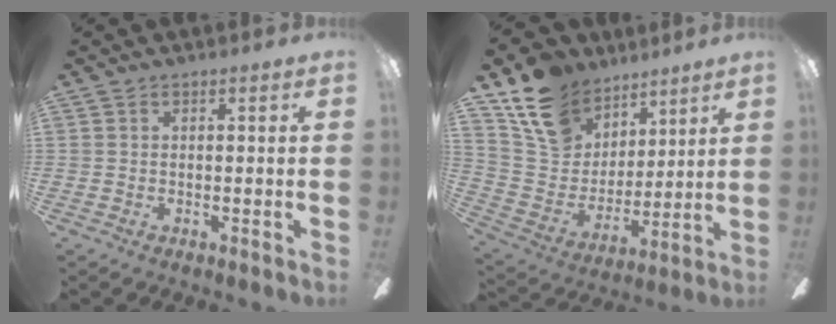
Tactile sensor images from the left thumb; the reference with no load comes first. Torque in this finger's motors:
{"motor_torque": [0.33, 0.33, 1.05, -1.72, 0.08]}